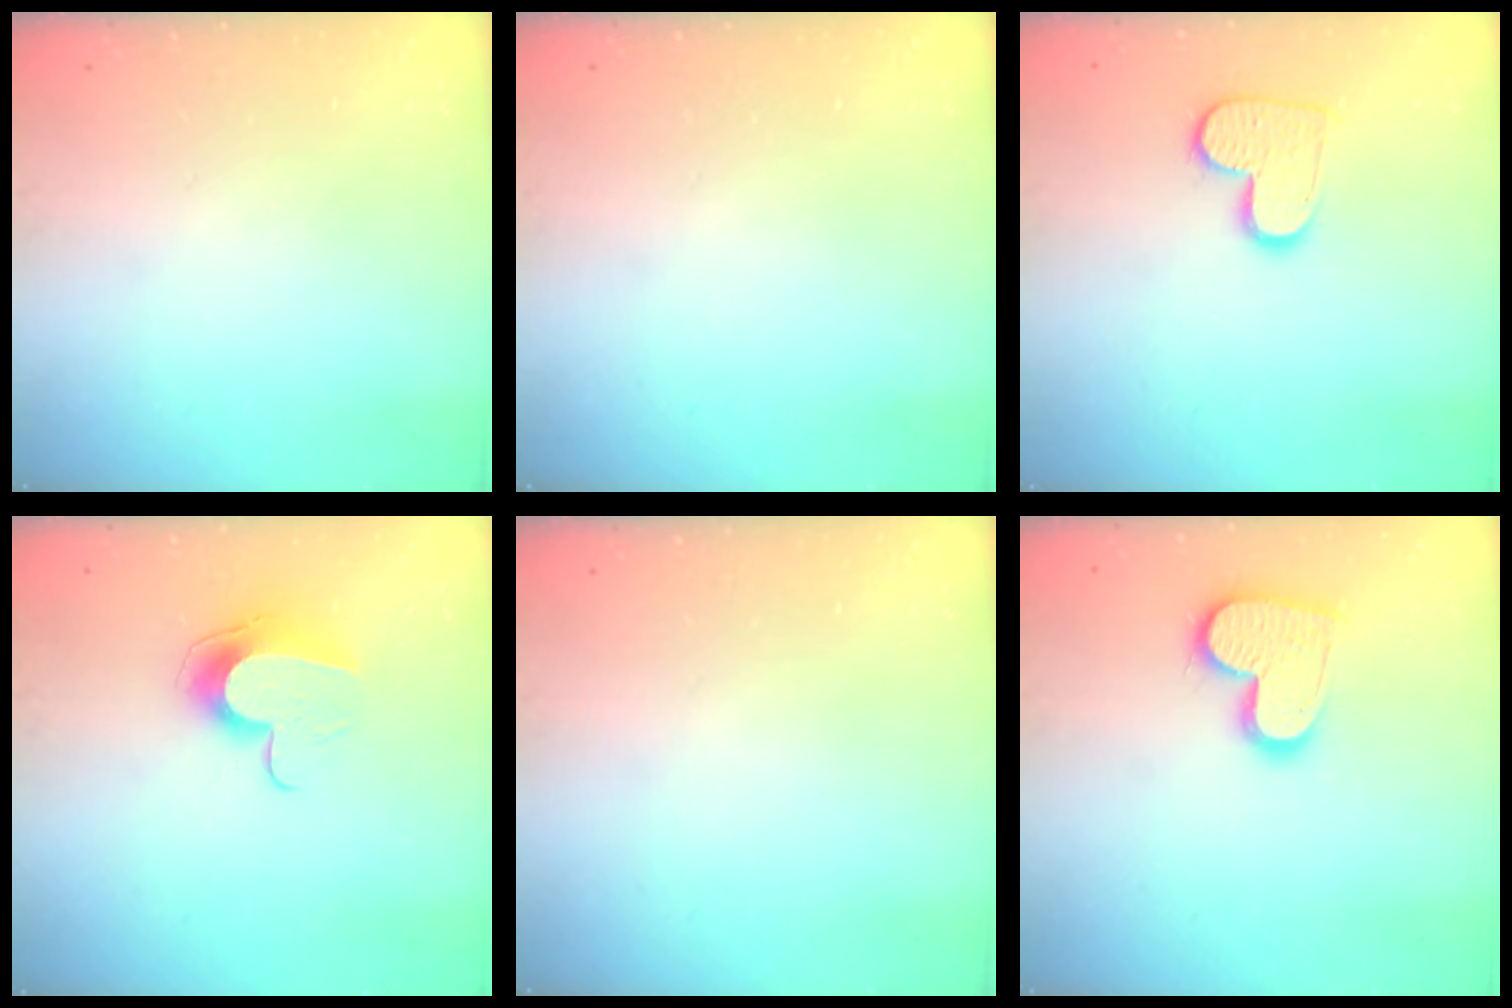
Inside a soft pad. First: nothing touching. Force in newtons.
{"total": 0.0}
{"total": 11.8, "press": 11.8, "slide": 0.6}
{"total": 10.8, "press": 10.8, "slide": 1.0}
{"total": 0.0}
{"total": 14.9, "press": 14.9, "slide": 1.0}